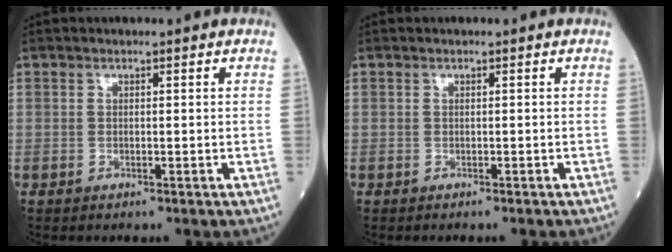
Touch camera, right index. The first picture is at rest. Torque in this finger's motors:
{"motor_torque": [-0.05, -0.03, 0.06, 0.01]}